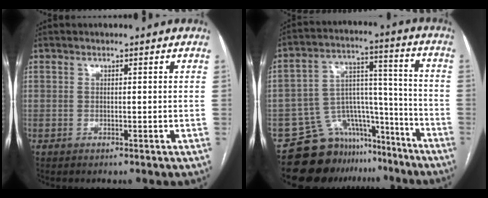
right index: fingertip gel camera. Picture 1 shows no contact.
{"total": 13.6, "force": [-11.5, 7.2, 1.5], "torque": [-0.013, 0.082, -0.177]}